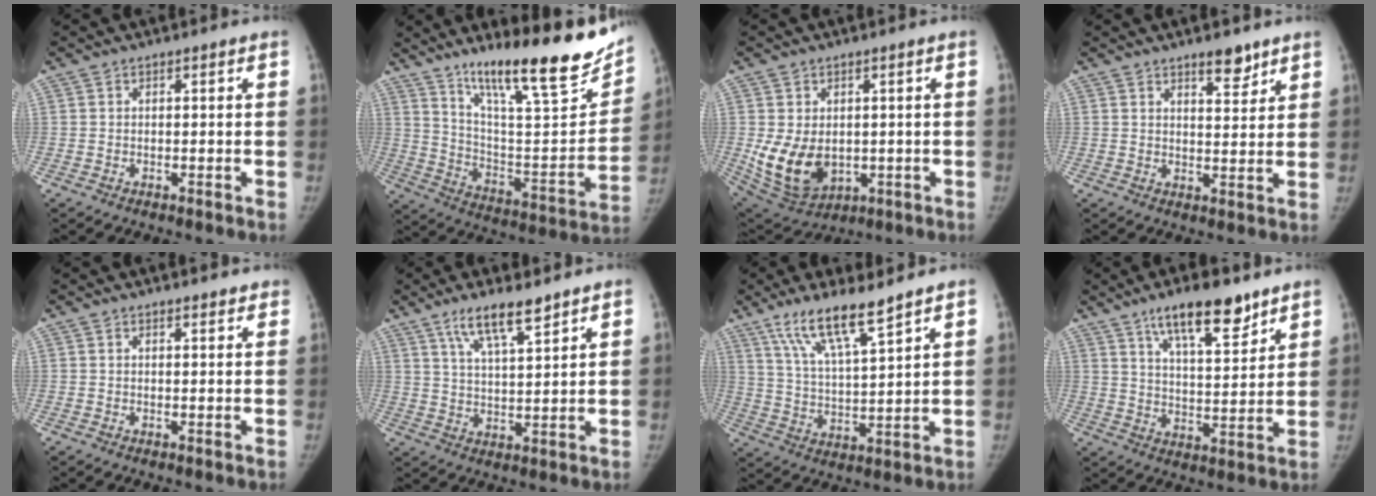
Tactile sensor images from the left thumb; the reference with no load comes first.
{"total": 26.8, "force": [18.7, 5.6, 18.4], "torque": [-0.250, -0.089, 0.301]}
{"total": 11.1, "force": [-0.6, 7.9, 7.7], "torque": [-0.129, -0.017, 0.018]}
{"total": 5.7, "force": [4.3, 2.0, 3.3], "torque": [-0.030, -0.031, 0.065]}
{"total": 2.6, "force": [2.4, 0.7, 0.9], "torque": [0.003, -0.007, 0.027]}
{"total": 9.1, "force": [6.4, 2.0, 6.2], "torque": [-0.103, -0.034, 0.120]}
{"total": 12.1, "force": [8.7, 2.0, 8.3], "torque": [-0.147, -0.047, 0.171]}
{"total": 13.6, "force": [9.3, 4.3, 9.0], "torque": [-0.119, -0.052, 0.157]}